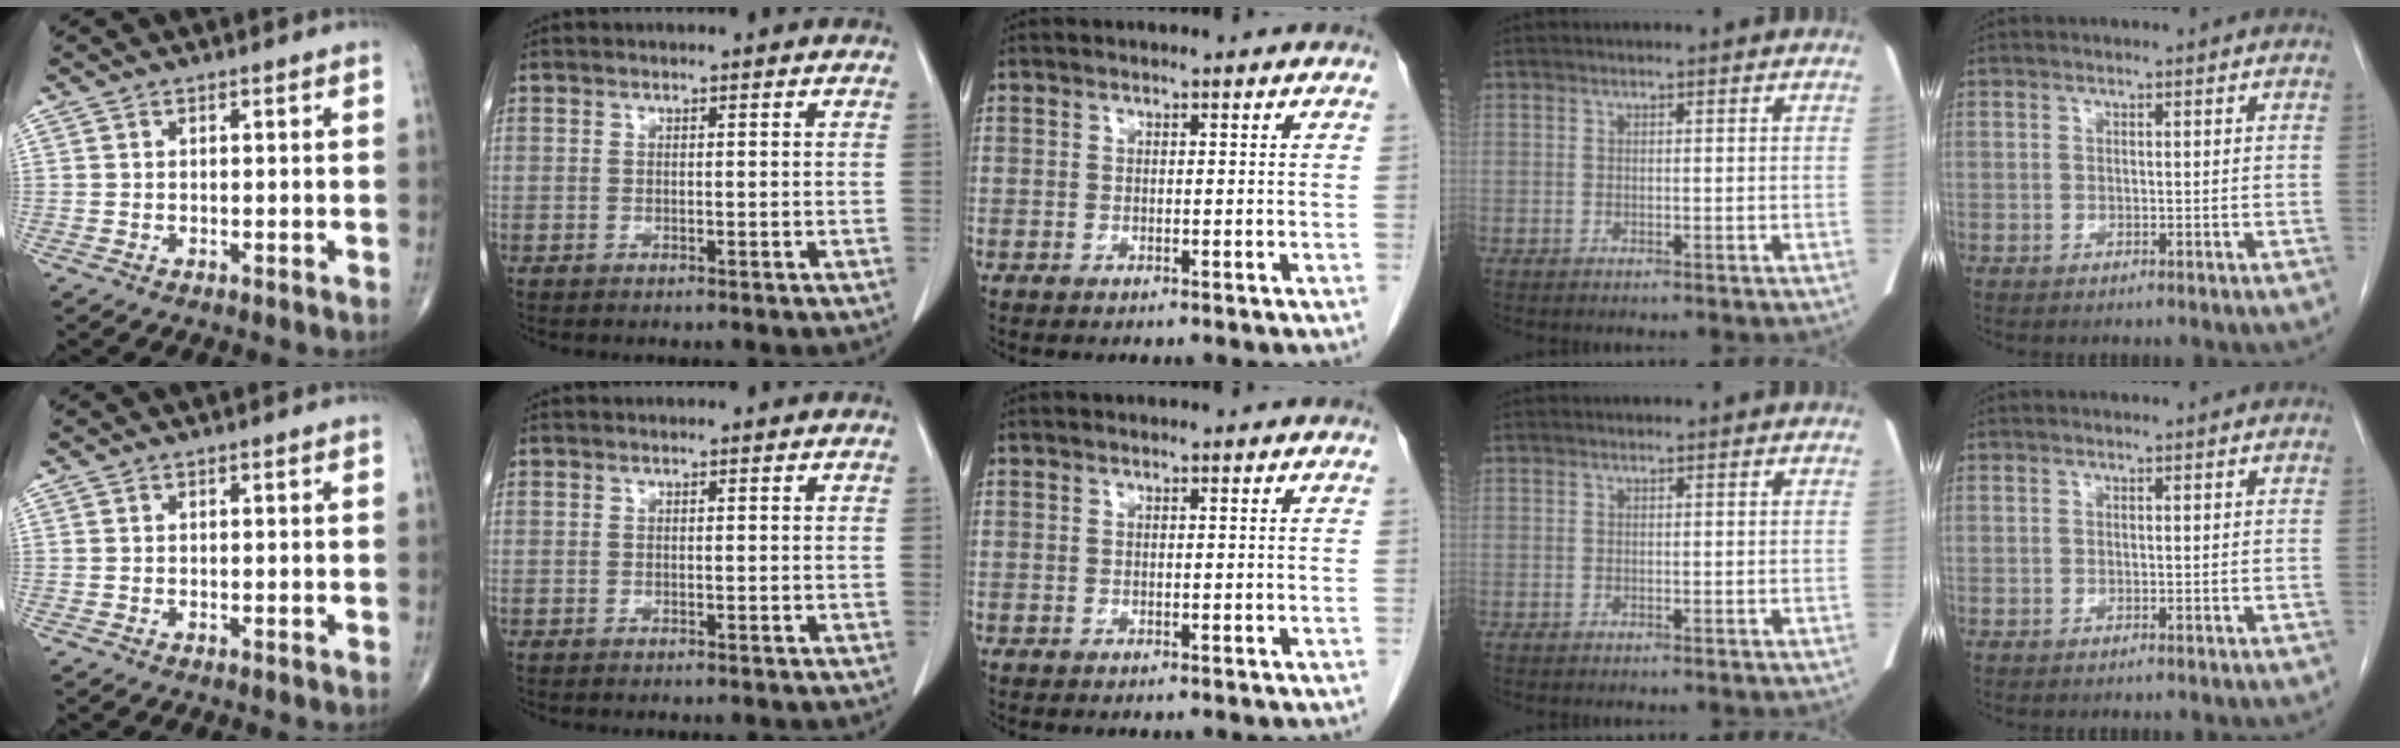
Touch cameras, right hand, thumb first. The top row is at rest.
{}